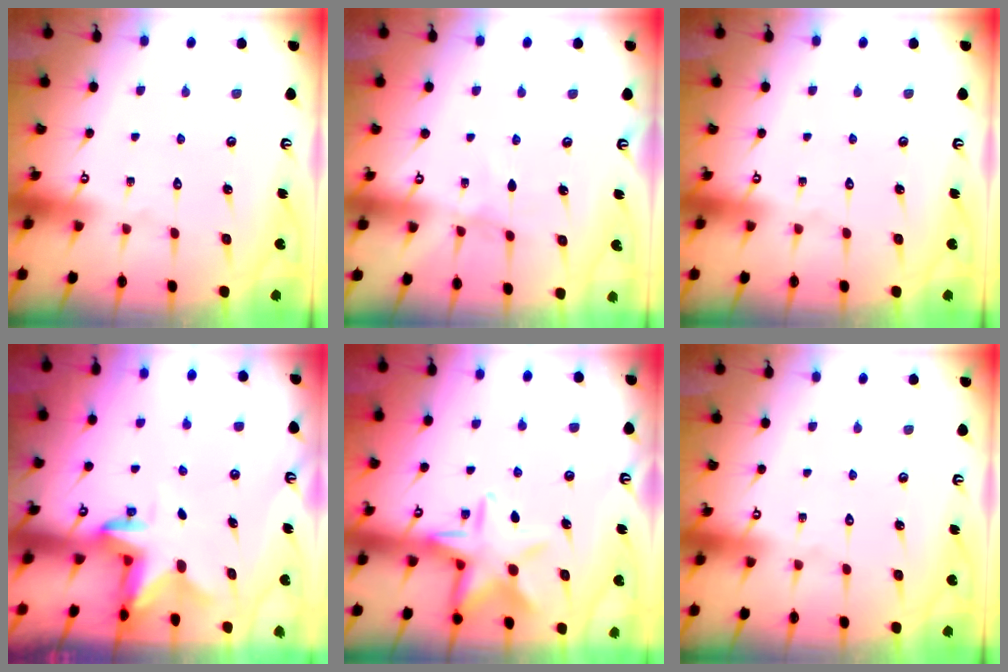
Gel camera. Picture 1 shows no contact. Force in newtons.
{"total": 2.9, "press": 2.9, "slide": 0.4}
{"total": 0.0}
{"total": 2.7, "press": 2.7, "slide": 0.5}
{"total": 11.6, "press": 11.6, "slide": 1.2}
{"total": 0.0}